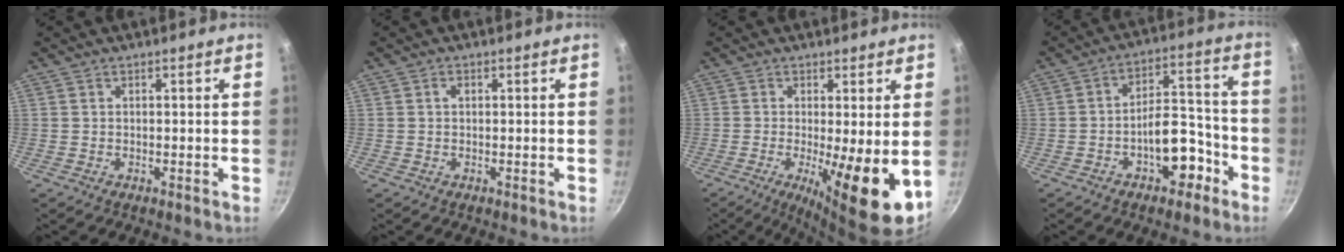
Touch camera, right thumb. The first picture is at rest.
{"total": 1.0, "force": [0.2, 0.6, 0.7], "torque": [-0.011, 0.003, 0.003]}
{"total": 11.3, "force": [-1.6, 2.4, 11.0], "torque": [-0.168, -0.016, -0.019]}
{"total": 11.1, "force": [-5.2, 6.0, 7.9], "torque": [-0.073, 0.069, -0.068]}